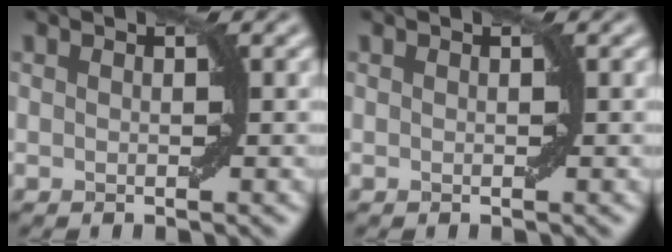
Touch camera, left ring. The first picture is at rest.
{"total": 0.0}